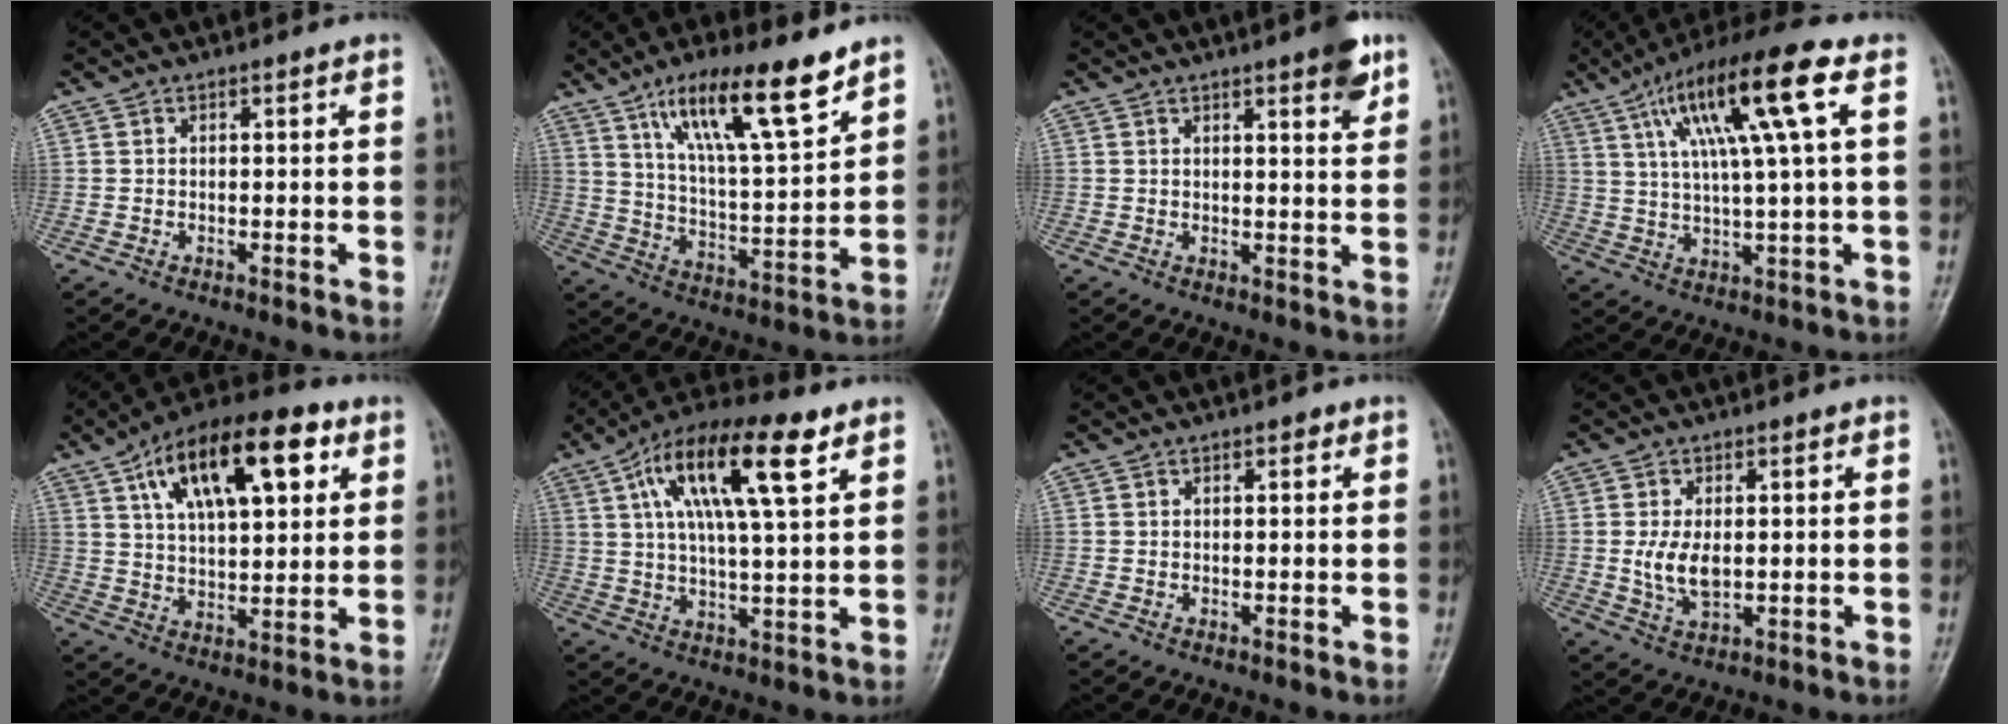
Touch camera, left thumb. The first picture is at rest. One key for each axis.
{"total": 16.4, "fx": 10.4, "fy": 3.6, "fz": 12.2, "tx": -0.193, "ty": -0.049, "tz": 0.190}
{"total": 5.4, "fx": 3.3, "fy": 1.1, "fz": 4.1, "tx": -0.046, "ty": -0.016, "tz": 0.038}
{"total": 15.8, "fx": 5.6, "fy": 1.9, "fz": 14.6, "tx": -0.269, "ty": 0.010, "tz": 0.091}
{"total": 19.5, "fx": 8.2, "fy": 8.6, "fz": 15.4, "tx": -0.225, "ty": -0.004, "tz": 0.133}
{"total": 17.3, "fx": 7.4, "fy": 5.1, "fz": 14.8, "tx": -0.254, "ty": 0.003, "tz": 0.122}
{"total": 0.7, "fx": 0.4, "fy": 0.5, "fz": 0.4, "tx": 0.000, "ty": 0.000, "tz": 0.001}
{"total": 5.8, "fx": 0.1, "fy": 3.2, "fz": 4.8, "tx": -0.096, "ty": -0.008, "tz": 0.006}